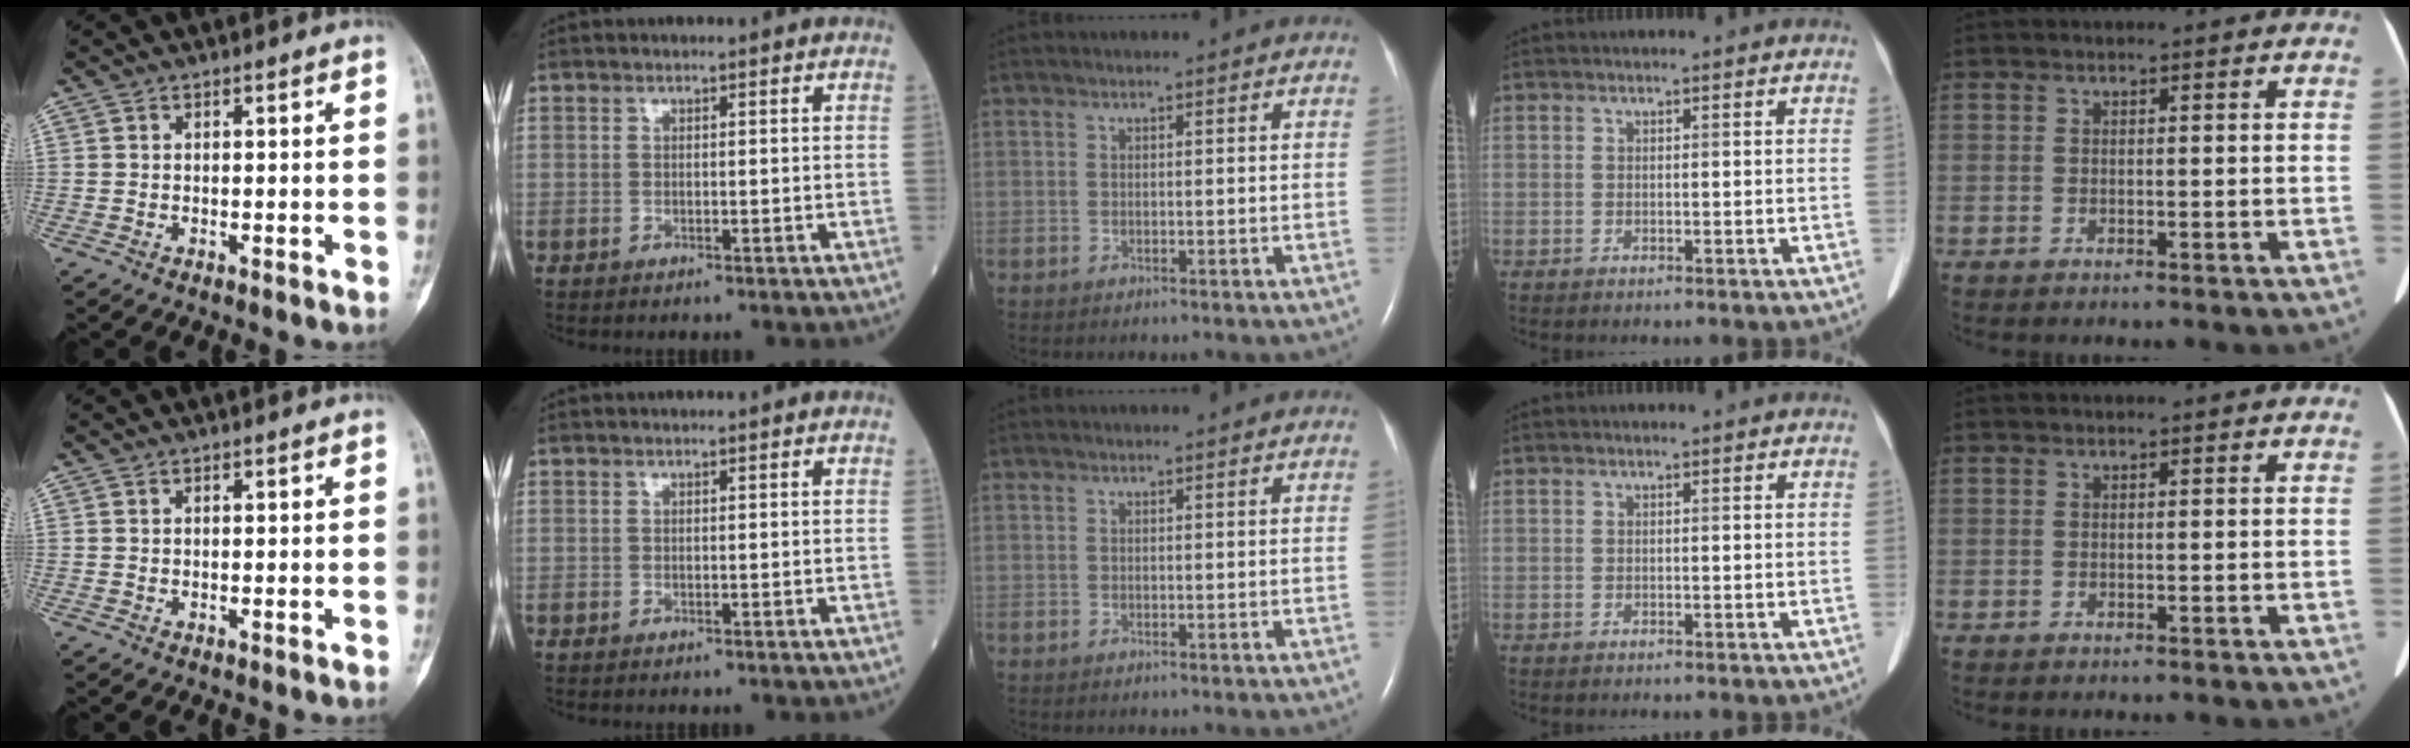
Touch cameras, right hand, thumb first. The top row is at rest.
{}